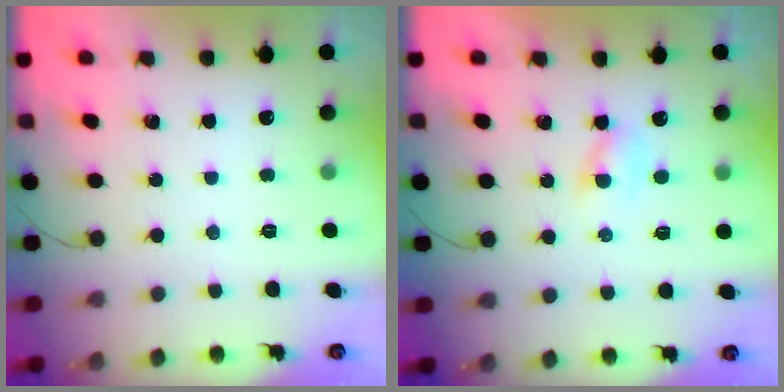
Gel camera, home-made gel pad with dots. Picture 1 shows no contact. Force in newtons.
{"total": 1.6, "press": 1.4, "slide": 0.8}